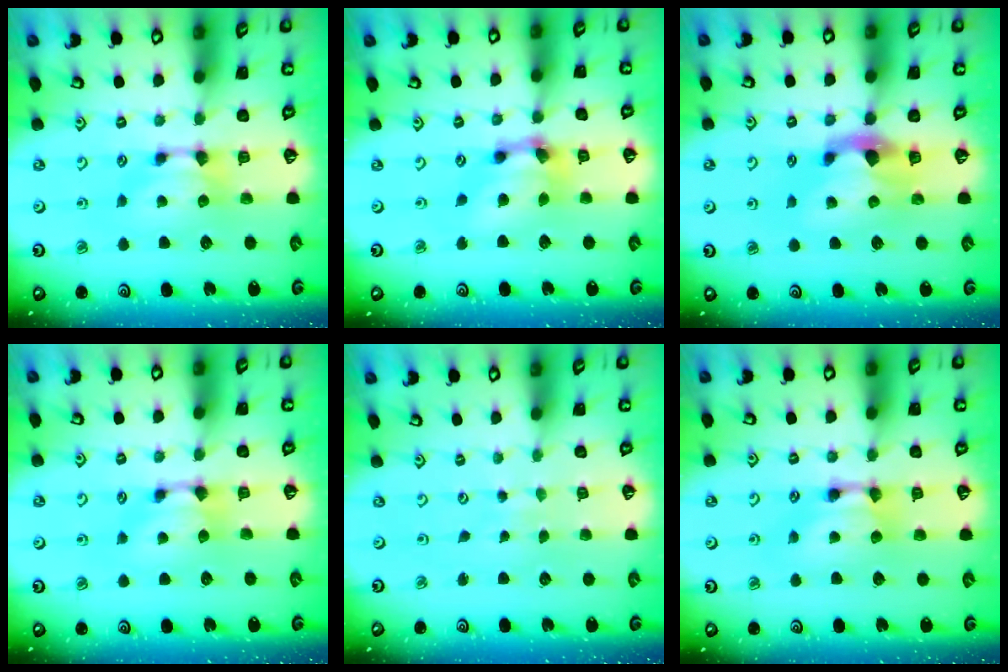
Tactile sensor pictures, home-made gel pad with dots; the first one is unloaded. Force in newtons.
{"total": 5.2, "press": 4.8, "slide": 2.1}
{"total": 2.9, "press": 2.6, "slide": 1.3}
{"total": 0.6, "press": 0.2, "slide": 0.5}
{"total": 5.7, "press": 5.7, "slide": 0.2}
{"total": 2.2, "press": 2.2, "slide": 0.1}